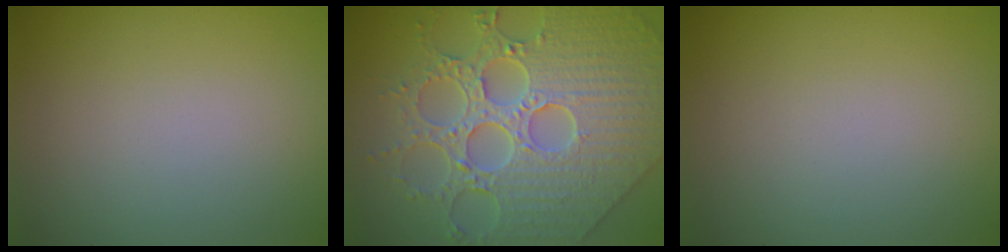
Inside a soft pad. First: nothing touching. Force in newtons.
{"total": 7.5, "press": 6.6, "slide": 3.5}
{"total": 0.0}